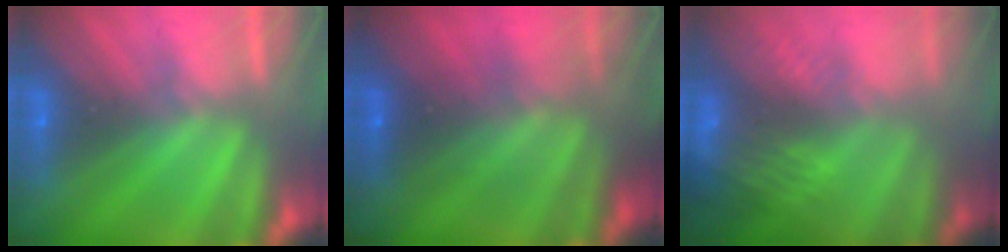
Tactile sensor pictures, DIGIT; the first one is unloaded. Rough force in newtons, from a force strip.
{"total": 7.2}
{"total": 8.6}